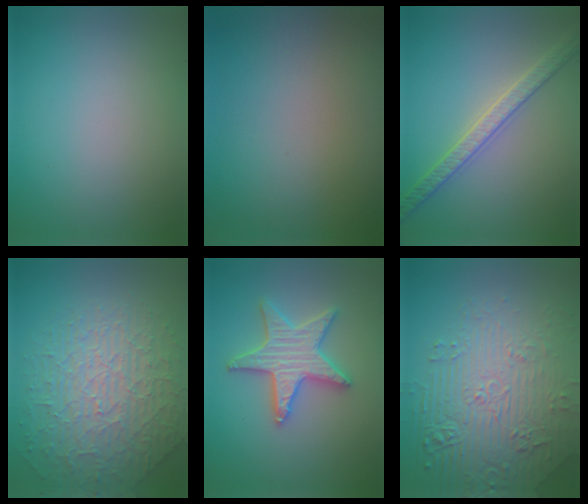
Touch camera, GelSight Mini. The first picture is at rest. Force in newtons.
{"total": 0.0}
{"total": 3.4, "press": 3.4, "slide": 0.6}
{"total": 6.1, "press": 5.3, "slide": 3.1}
{"total": 5.2, "press": 5.2, "slide": 0.9}
{"total": 8.6, "press": 6.0, "slide": 6.1}